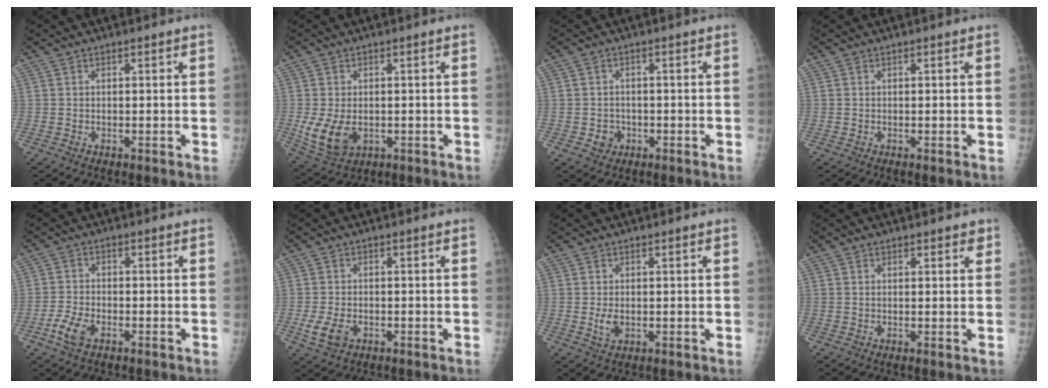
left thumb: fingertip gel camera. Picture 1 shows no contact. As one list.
[{"total": 8.2, "force": [-1.3, 5.6, 5.9], "torque": [-0.113, -0.009, -0.009]}, {"total": 2.9, "force": [-1.0, 2.6, 0.8], "torque": [0.001, 0.007, -0.011]}, {"total": 0.0}, {"total": 4.7, "force": [-2.4, 2.5, 3.2], "torque": [-0.071, 0.007, -0.049]}, {"total": 4.7, "force": [-1.5, 3.2, 3.1], "torque": [-0.064, -0.002, -0.024]}, {"total": 2.7, "force": [-0.1, 1.7, 2.0], "torque": [-0.036, -0.005, 0.003]}, {"total": 1.5, "force": [1.1, 0.9, 0.5], "torque": [0.010, -0.005, 0.010]}]